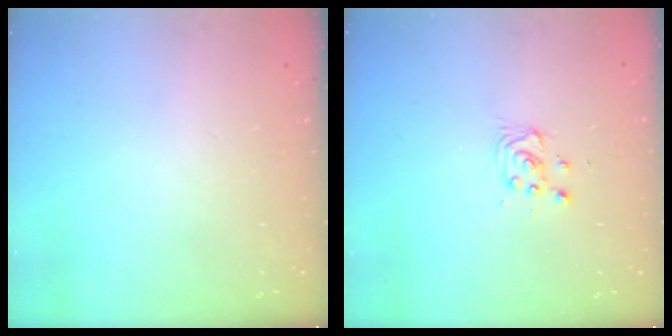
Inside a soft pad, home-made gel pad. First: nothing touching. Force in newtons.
{"total": 2.8, "press": 2.8, "slide": 0.4}